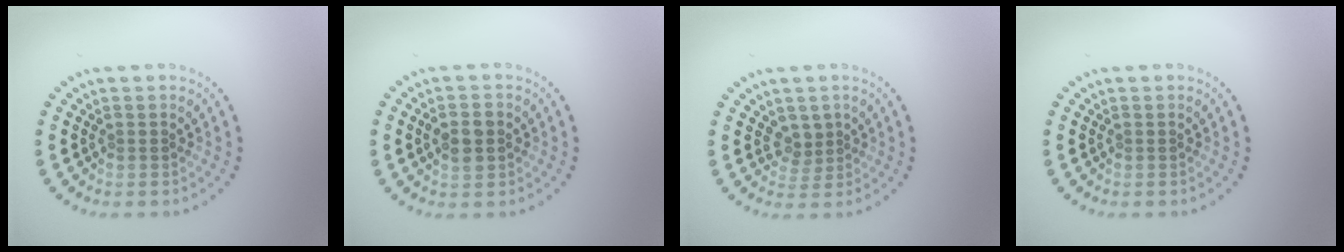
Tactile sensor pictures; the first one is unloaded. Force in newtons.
{"total": 2.7, "press": 2.7, "slide": 0.1}
{"total": 1.9, "press": 1.3, "slide": 1.3}
{"total": 0.0}